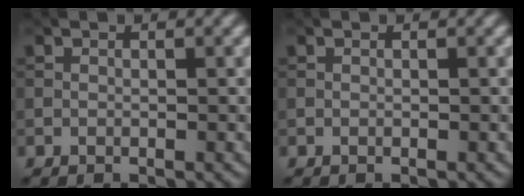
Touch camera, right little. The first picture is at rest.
{"total": 0.0}